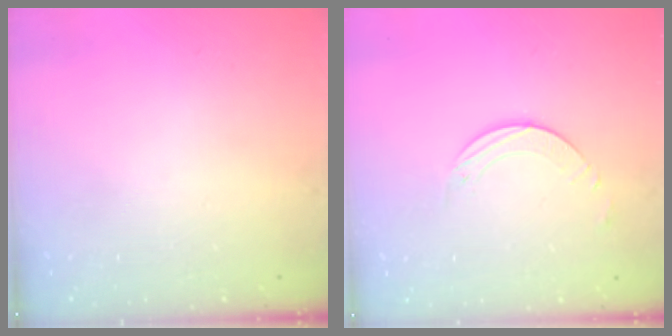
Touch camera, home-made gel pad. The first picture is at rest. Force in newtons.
{"total": 2.5, "press": 2.5, "slide": 0.2}